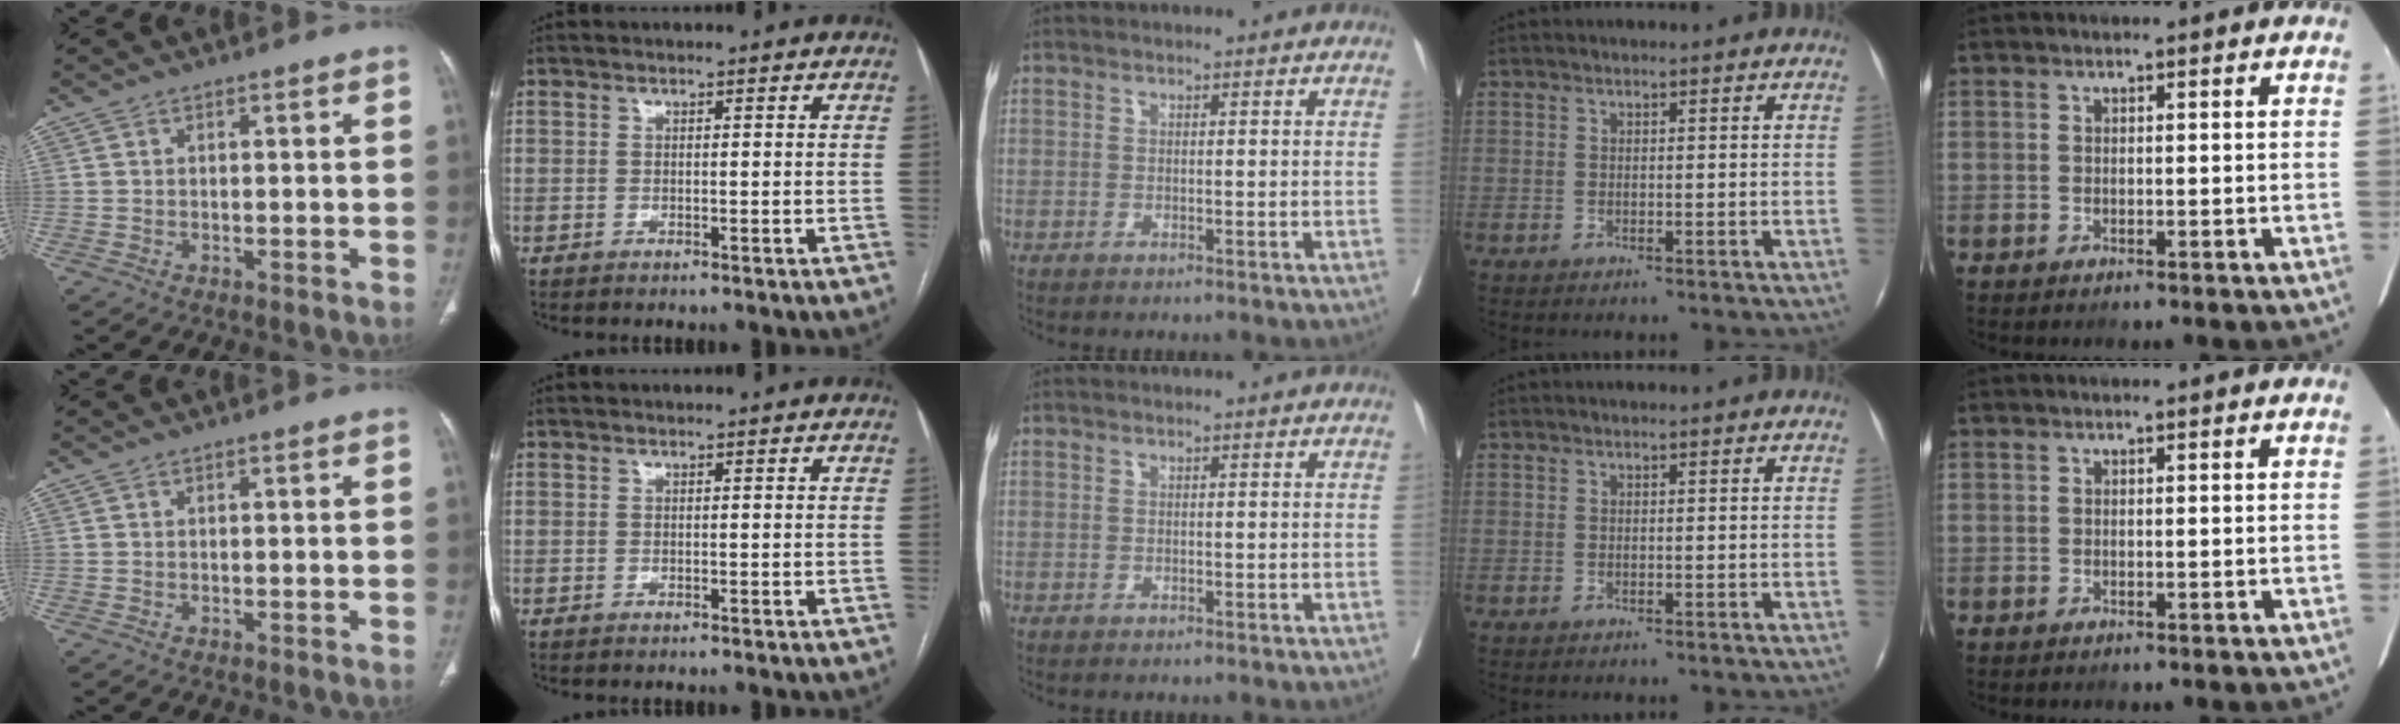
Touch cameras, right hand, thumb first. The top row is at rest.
{}